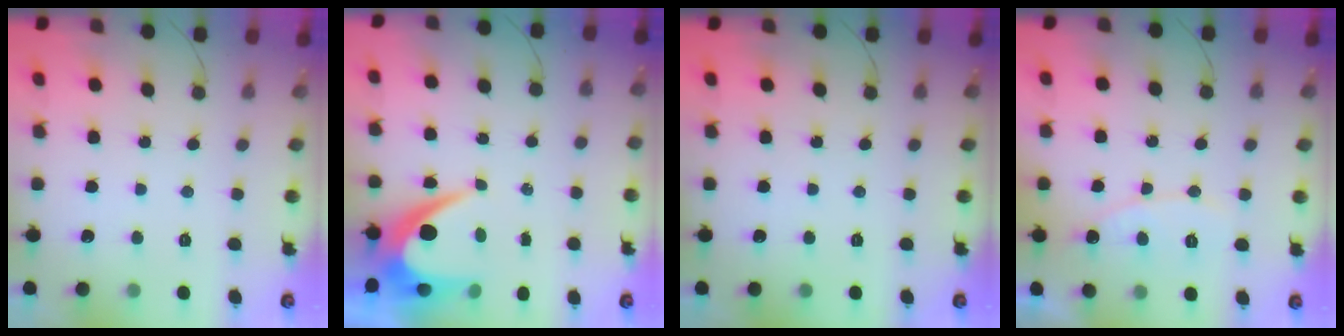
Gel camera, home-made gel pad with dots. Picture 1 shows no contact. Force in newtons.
{"total": 8.1, "press": 8.1, "slide": 0.5}
{"total": 0.0}
{"total": 7.3, "press": 7.3, "slide": 0.6}